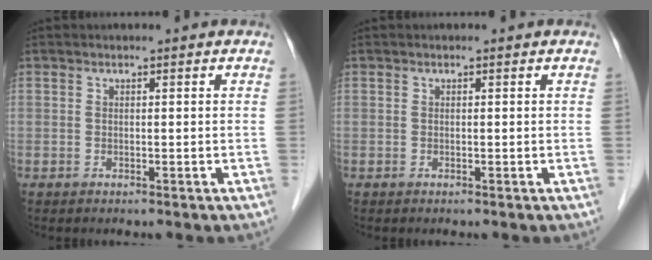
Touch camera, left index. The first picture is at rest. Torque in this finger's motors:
{"motor_torque": [0.00, 0.00, 0.00, 0.00]}